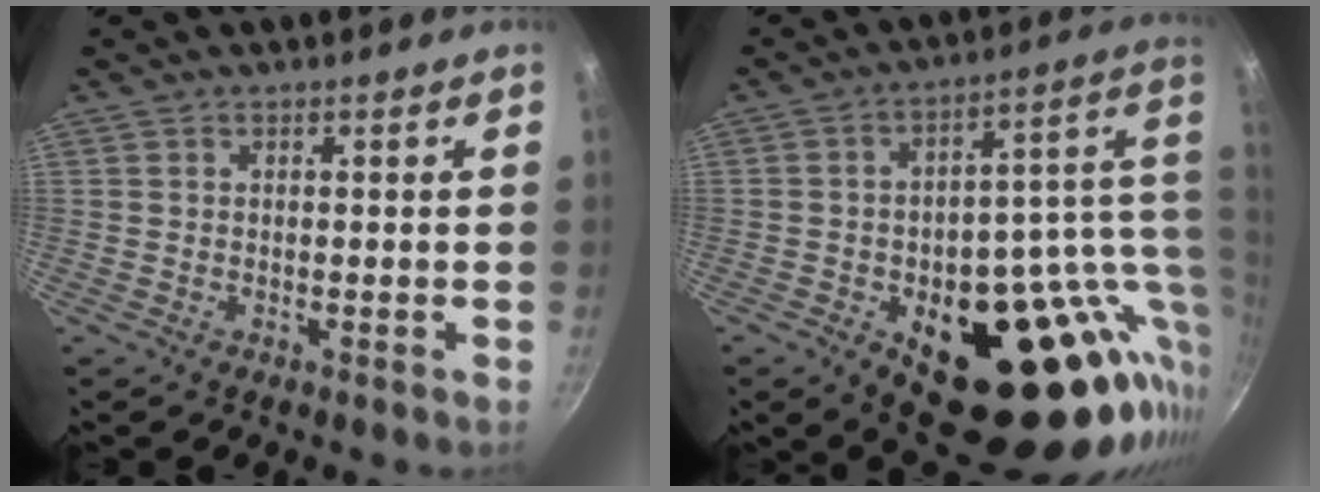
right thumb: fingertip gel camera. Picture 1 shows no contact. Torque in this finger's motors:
{"motor_torque": [2.80, 2.17, 1.95, -0.82, 0.19]}